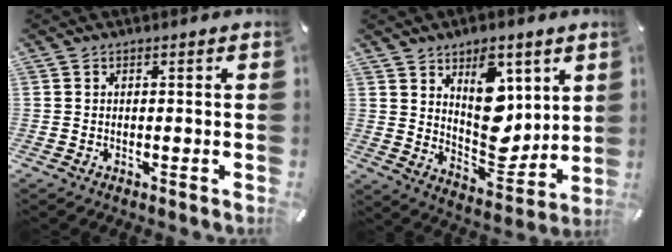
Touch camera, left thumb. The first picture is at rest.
{"total": 13.2, "force": [5.4, 8.9, 8.0], "torque": [-0.090, -0.040, 0.100]}